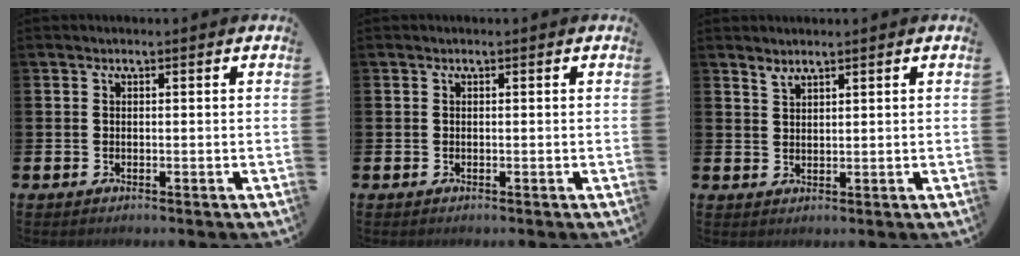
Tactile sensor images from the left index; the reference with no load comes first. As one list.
[{"total": 0.0}, {"total": 1.8, "force": [1.7, 0.3, 0.2], "torque": [0.009, -0.008, 0.029]}]